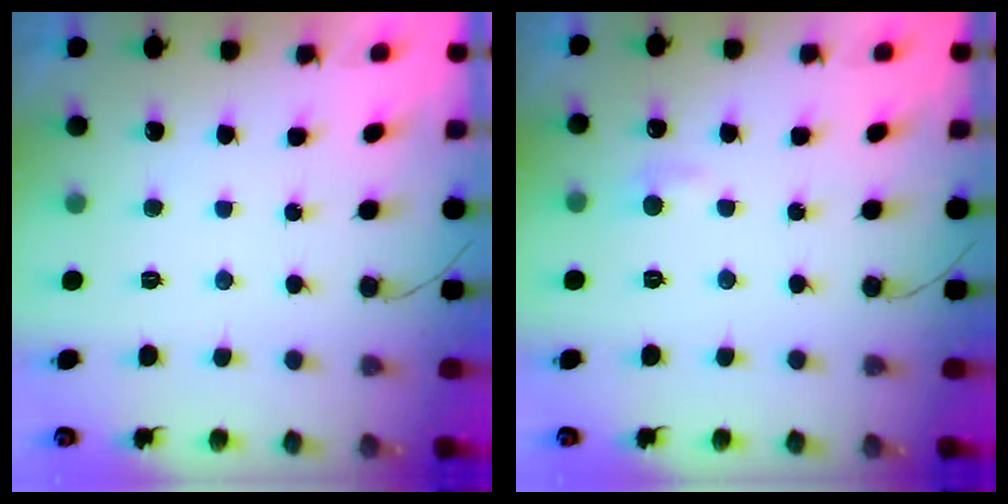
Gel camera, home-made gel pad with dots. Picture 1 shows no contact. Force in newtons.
{"total": 5.4, "press": 5.4, "slide": 0.7}